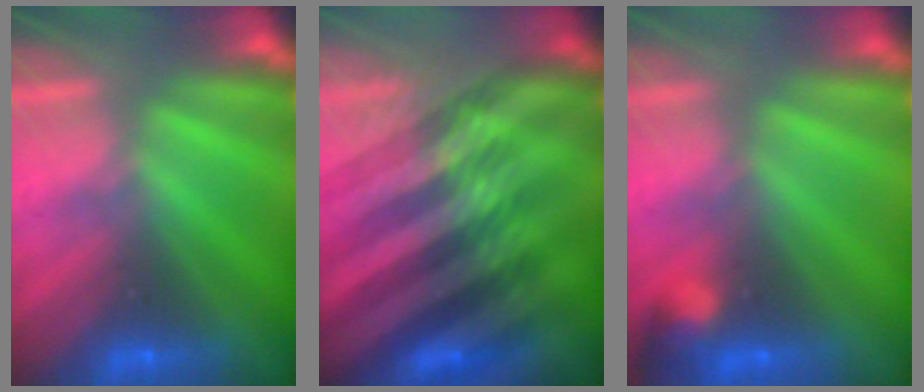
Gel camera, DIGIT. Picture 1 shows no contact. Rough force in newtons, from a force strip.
{"total": 5.3}
{"total": 2.9}